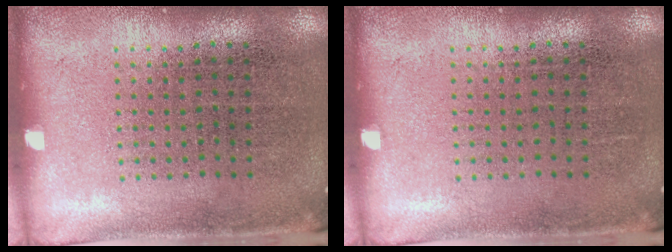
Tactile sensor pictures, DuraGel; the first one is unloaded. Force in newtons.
{"total": 0.0}